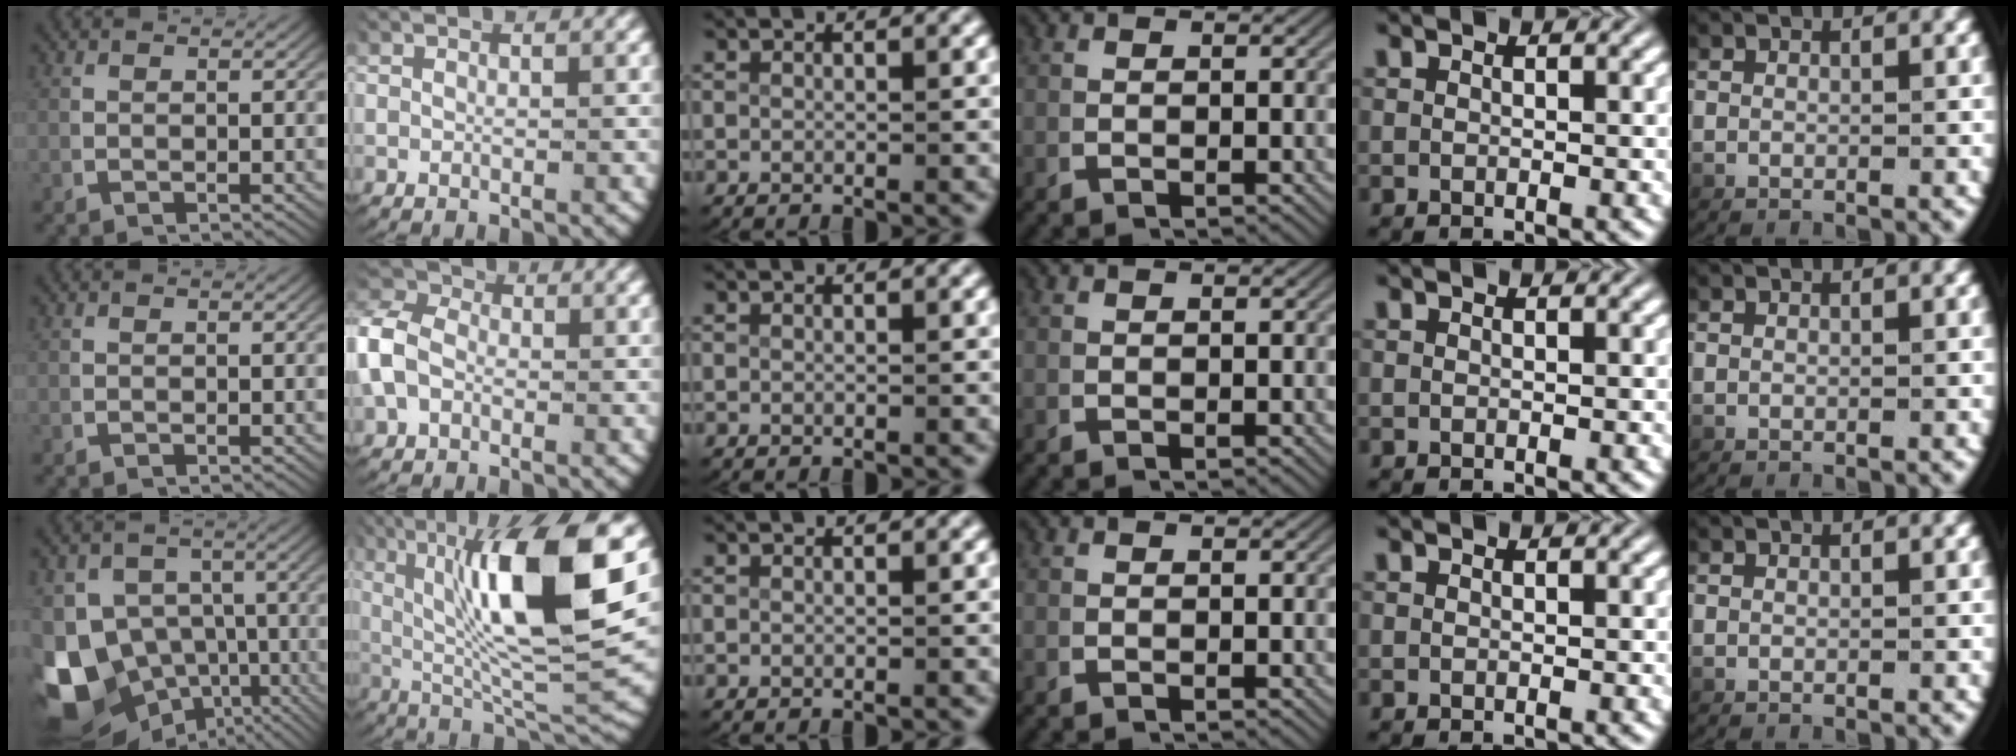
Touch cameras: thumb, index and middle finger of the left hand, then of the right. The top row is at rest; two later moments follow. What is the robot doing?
{"motion": "lift_and_place", "object": "scissors"}